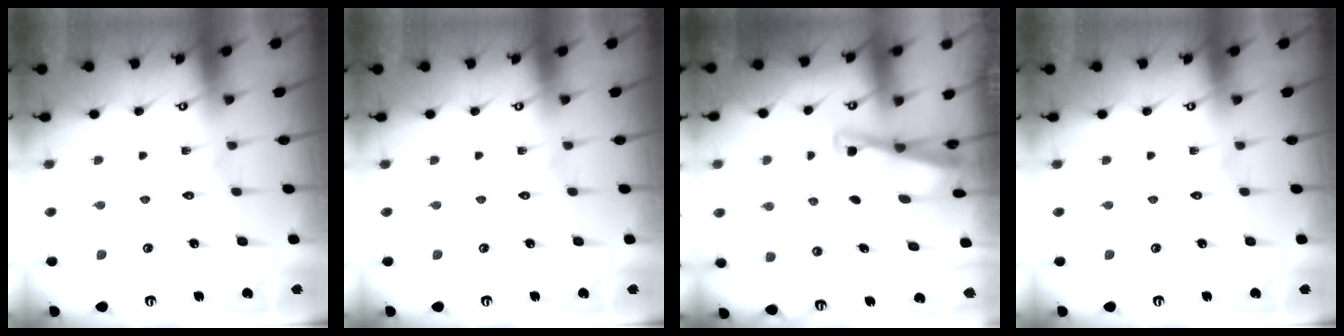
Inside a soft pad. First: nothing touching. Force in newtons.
{"total": 0.0}
{"total": 2.8, "press": 2.8, "slide": 0.3}
{"total": 0.0}